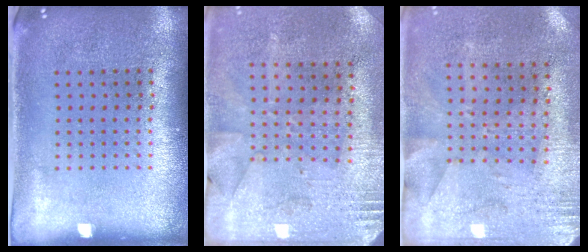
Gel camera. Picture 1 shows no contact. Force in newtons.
{"total": 2.8, "press": 2.2, "slide": 1.7}
{"total": 2.8, "press": 2.3, "slide": 1.7}